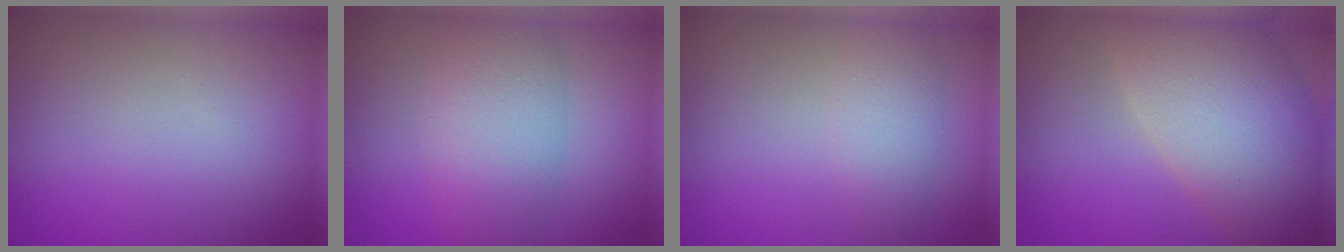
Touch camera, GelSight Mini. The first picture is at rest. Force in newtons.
{"total": 6.1, "press": 6.1, "slide": 0.2}
{"total": 2.4, "press": 2.4, "slide": 0.1}
{"total": 10.6, "press": 10.6, "slide": 0.6}